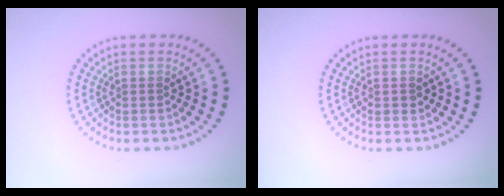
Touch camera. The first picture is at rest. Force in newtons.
{"total": 0.8, "press": 0.8, "slide": 0.1}